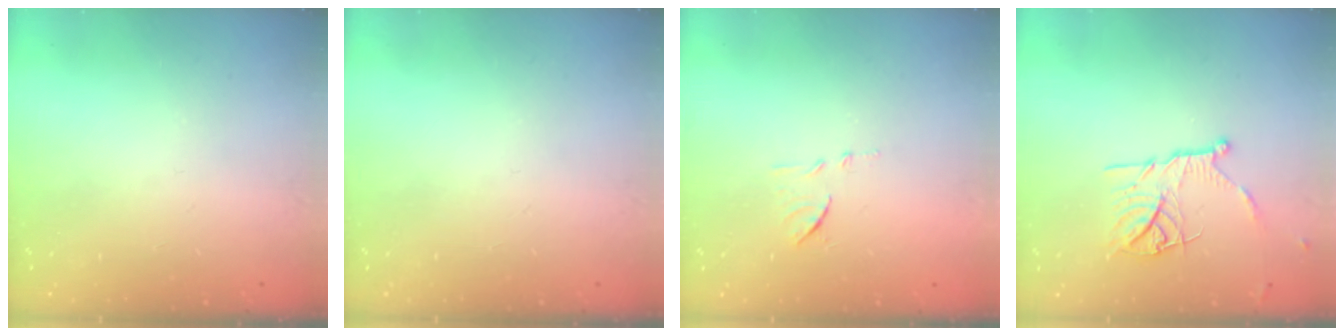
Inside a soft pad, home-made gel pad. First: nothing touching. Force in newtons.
{"total": 0.0}
{"total": 8.2, "press": 8.2, "slide": 0.2}
{"total": 12.8, "press": 12.8, "slide": 1.1}